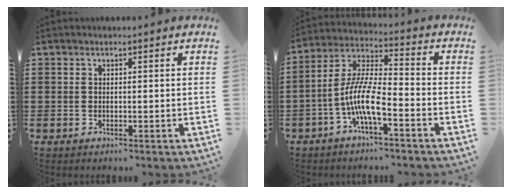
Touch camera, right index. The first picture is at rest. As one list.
[{"total": 9.5, "force": [-4.4, 2.5, 8.1], "torque": [-0.182, -0.006, -0.087]}]